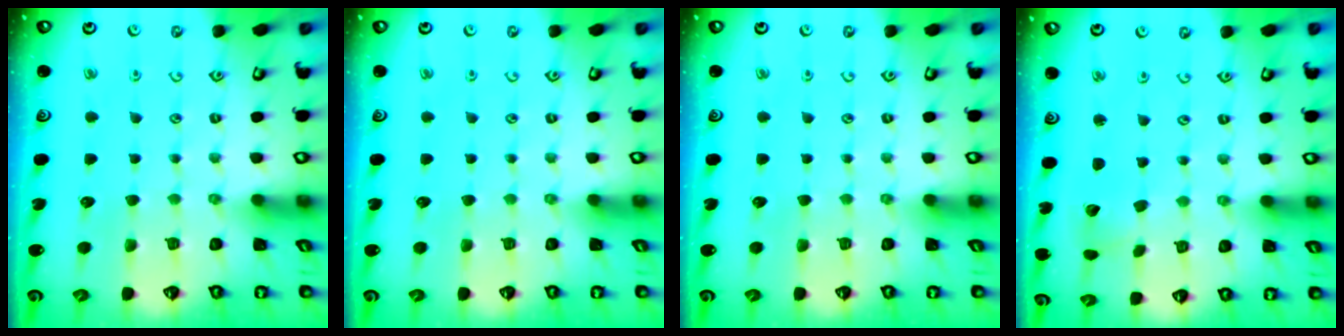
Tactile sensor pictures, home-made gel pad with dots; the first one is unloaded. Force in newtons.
{"total": 0.0}
{"total": 0.0}
{"total": 2.3, "press": 2.3, "slide": 0.3}